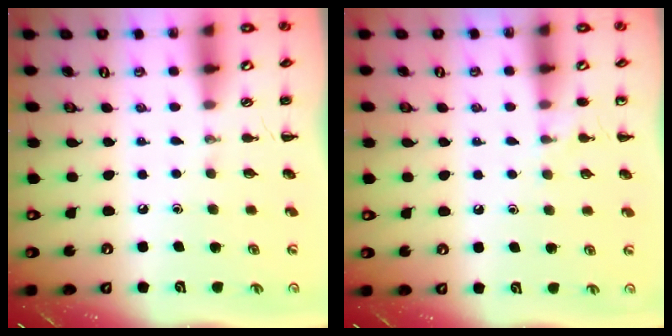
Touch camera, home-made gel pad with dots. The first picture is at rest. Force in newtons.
{"total": 4.7, "press": 4.5, "slide": 1.6}